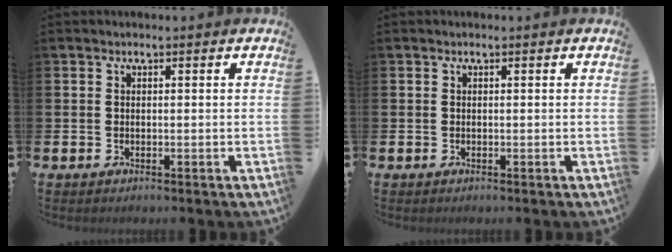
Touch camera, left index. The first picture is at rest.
{"total": 0.0}